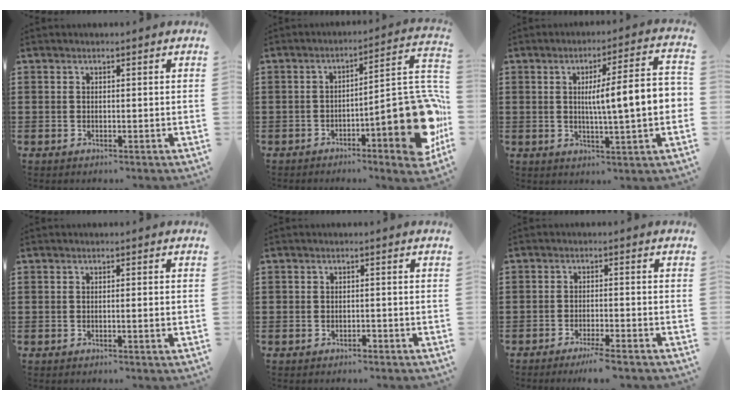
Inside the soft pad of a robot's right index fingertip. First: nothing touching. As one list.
[{"total": 13.8, "force": [-4.8, 3.5, 12.5], "torque": [-0.155, -0.006, -0.076]}, {"total": 9.3, "force": [0.3, 1.0, 9.2], "torque": [-0.150, -0.006, -0.004]}, {"total": 1.0, "force": [-0.2, -0.1, 1.0], "torque": [-0.015, -0.004, -0.004]}, {"total": 0.9, "force": [-0.8, 0.3, 0.3], "torque": [-0.008, -0.001, -0.017]}, {"total": 3.1, "force": [-2.6, -0.5, 1.6], "torque": [-0.025, -0.005, -0.047]}]